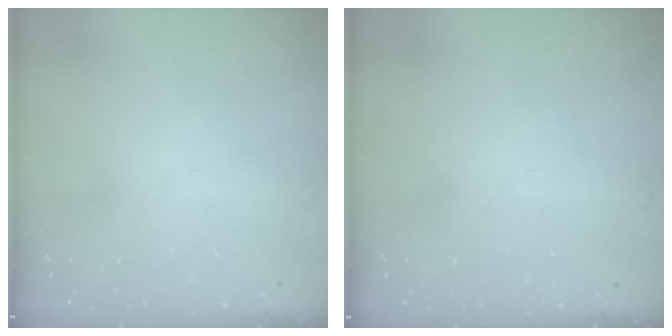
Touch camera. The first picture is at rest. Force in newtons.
{"total": 1.1, "press": 1.1, "slide": 0.1}